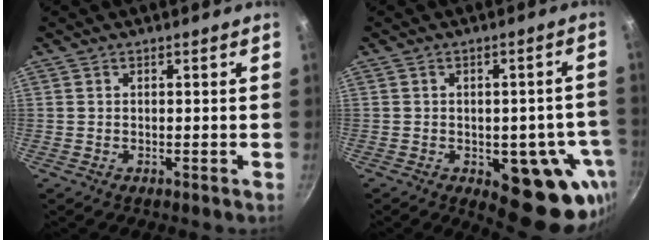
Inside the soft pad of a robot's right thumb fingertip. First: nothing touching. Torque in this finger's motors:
{"motor_torque": [1.71, 1.86, 0.04, -0.06, 0.20]}